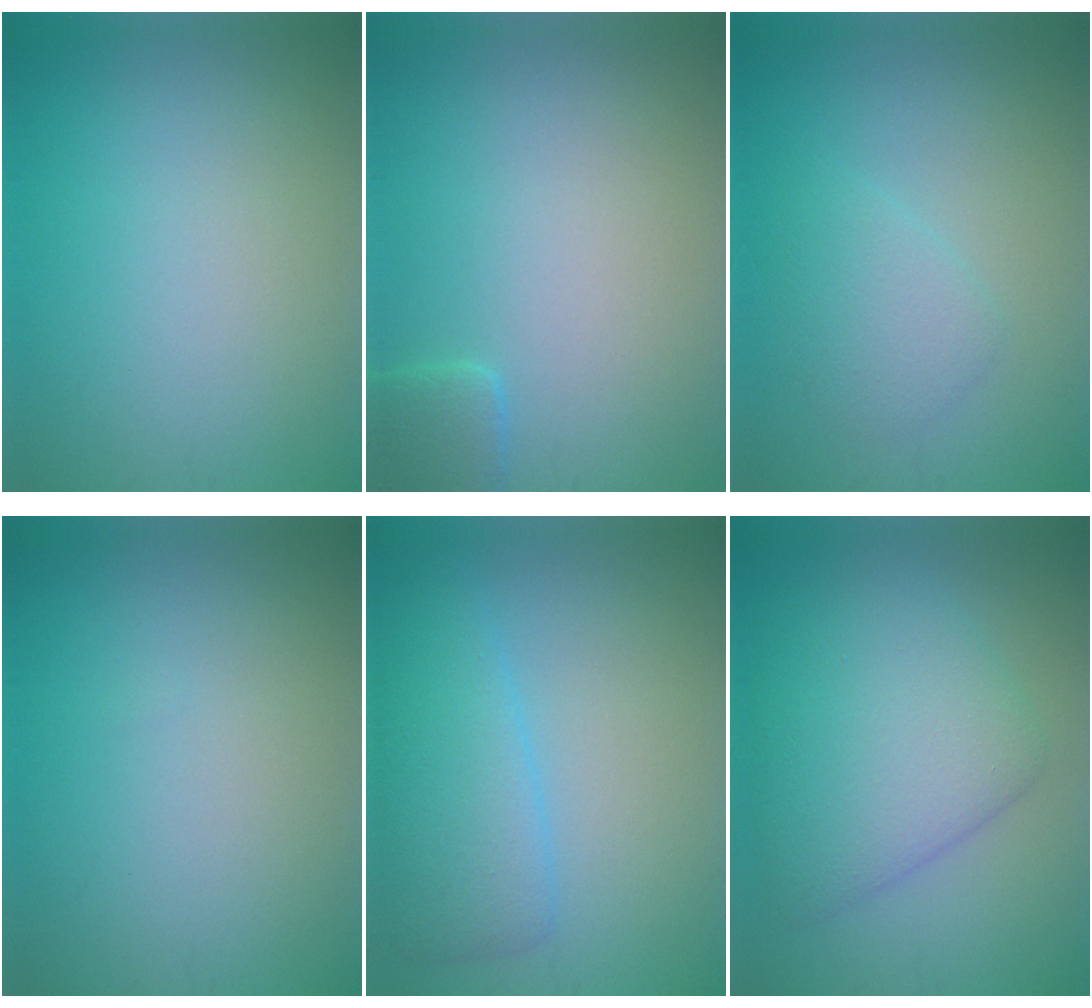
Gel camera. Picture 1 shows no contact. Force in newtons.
{"total": 2.0, "press": 2.0, "slide": 0.3}
{"total": 2.3, "press": 2.3, "slide": 0.0}
{"total": 0.0}
{"total": 5.0, "press": 5.0, "slide": 0.3}
{"total": 7.4, "press": 7.4, "slide": 0.1}